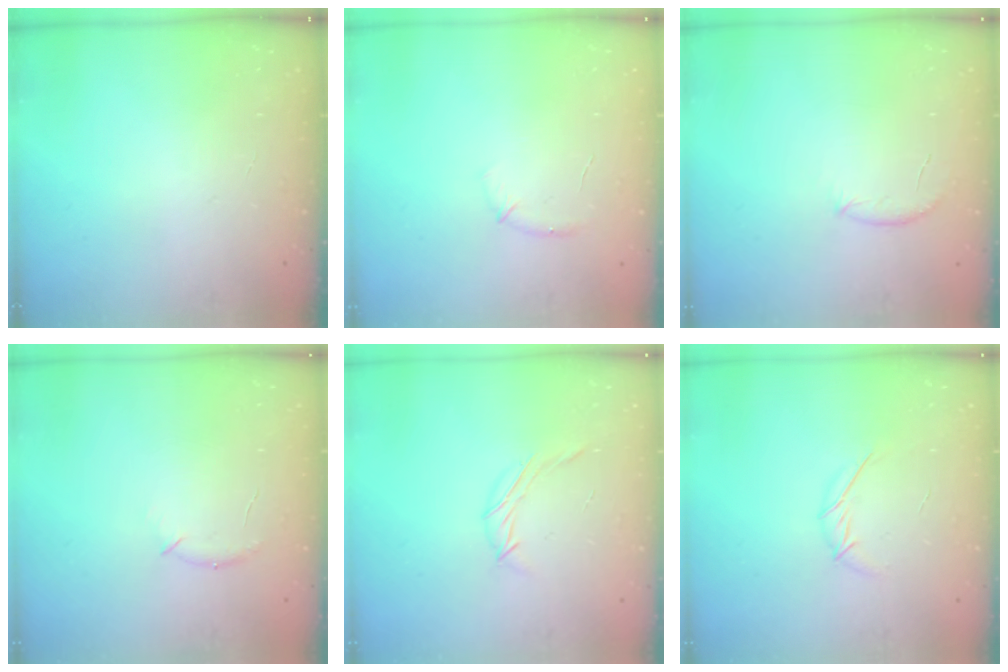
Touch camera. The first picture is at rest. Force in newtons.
{"total": 6.8, "press": 6.6, "slide": 1.8}
{"total": 6.9, "press": 6.7, "slide": 1.8}
{"total": 6.9, "press": 6.7, "slide": 1.8}
{"total": 5.5, "press": 5.4, "slide": 1.2}
{"total": 5.7, "press": 5.7, "slide": 0.9}